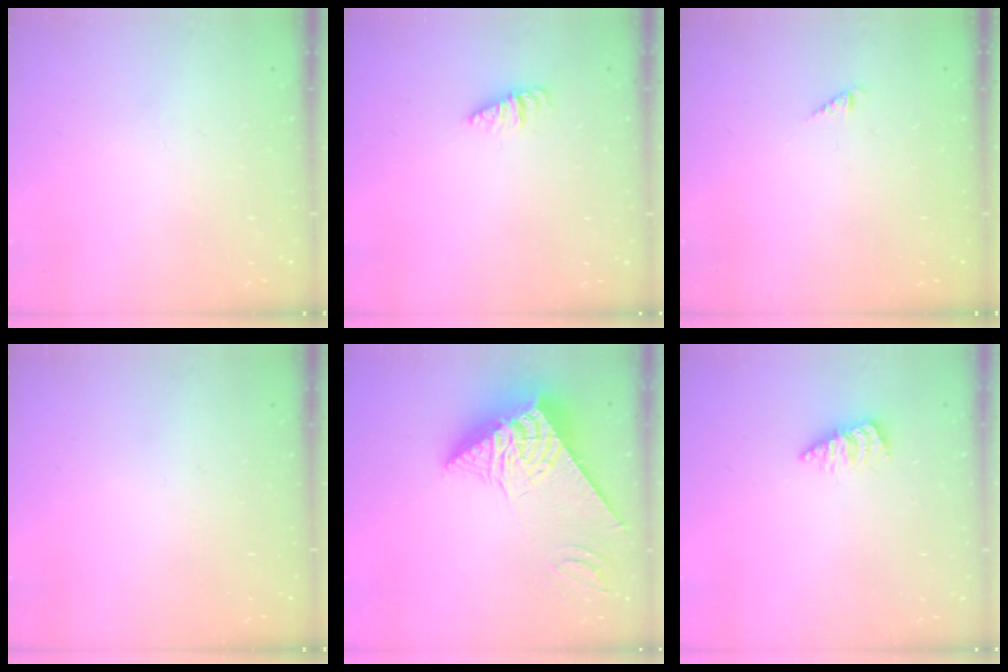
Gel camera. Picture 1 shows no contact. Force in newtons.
{"total": 2.1, "press": 2.1, "slide": 0.3}
{"total": 2.7, "press": 2.6, "slide": 0.4}
{"total": 0.0}
{"total": 11.1, "press": 11.1, "slide": 1.3}
{"total": 2.3, "press": 2.3, "slide": 0.3}